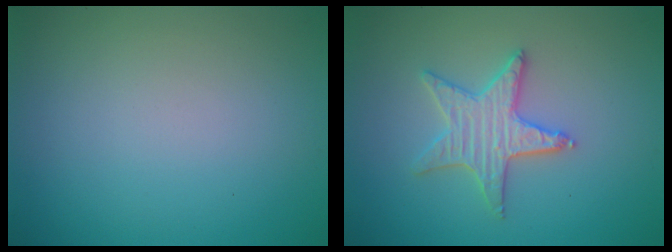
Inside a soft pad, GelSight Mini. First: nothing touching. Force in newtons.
{"total": 3.2, "press": 3.1, "slide": 0.7}